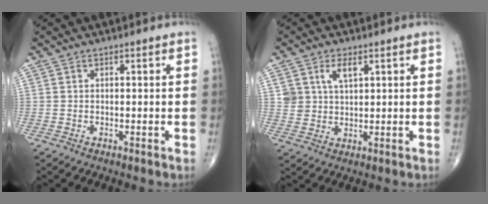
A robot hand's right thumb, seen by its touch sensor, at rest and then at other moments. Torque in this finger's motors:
{"motor_torque": [-0.04, -0.15, 0.65, 0.18, 0.00]}